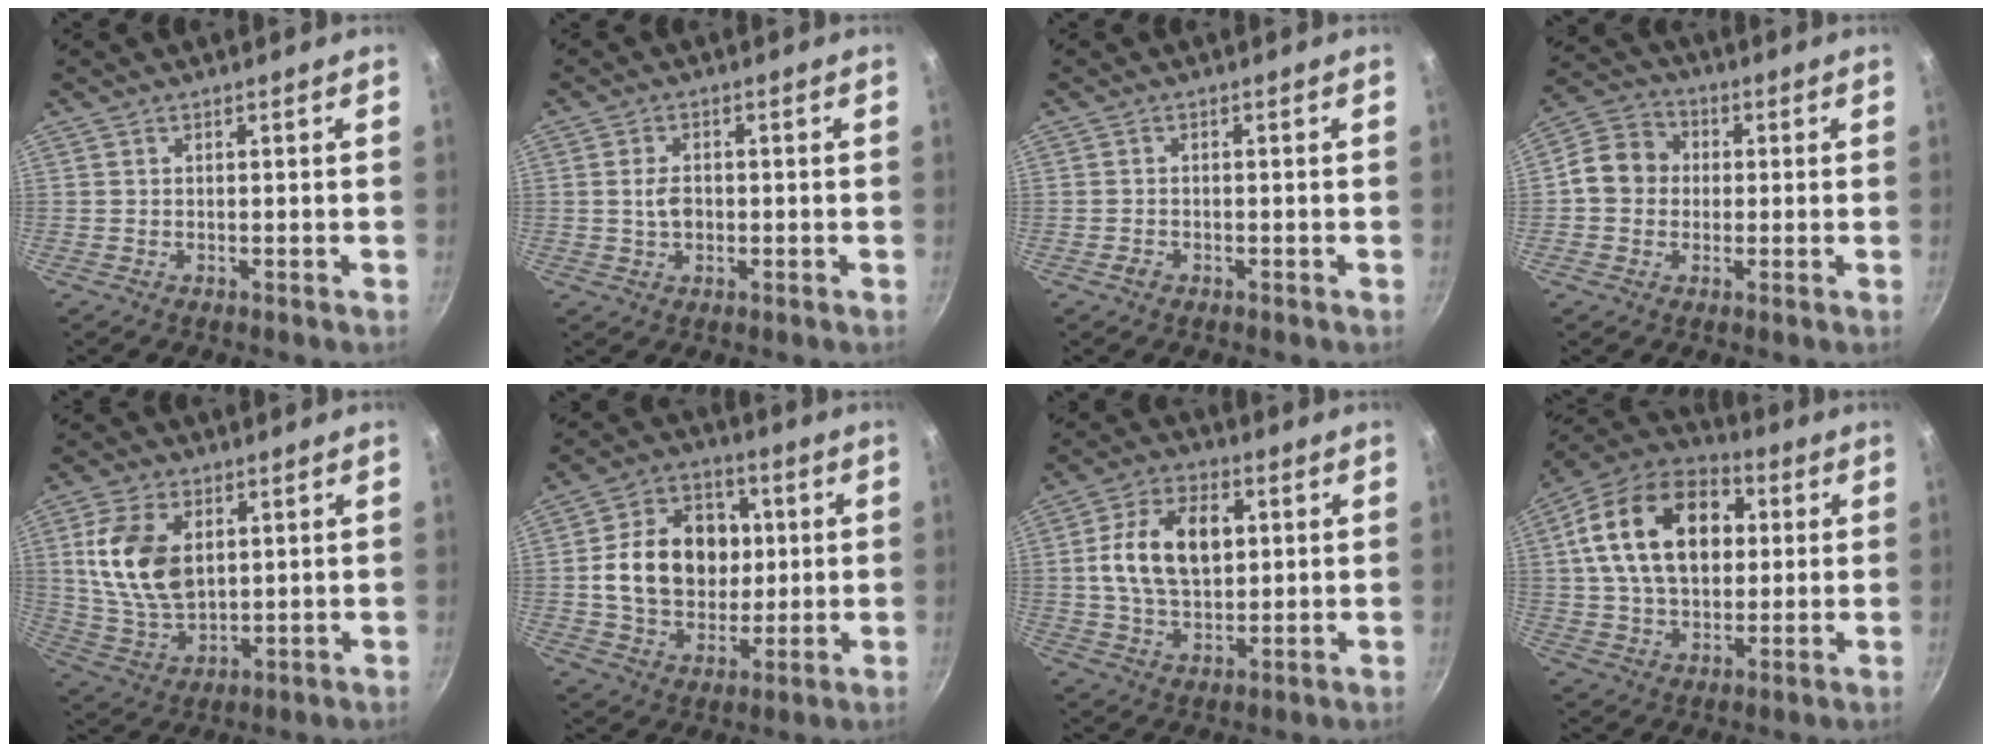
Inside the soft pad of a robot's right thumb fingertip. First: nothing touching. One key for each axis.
{"total": 3.5, "fx": -0.2, "fy": 2.4, "fz": 2.6, "tx": -0.039, "ty": 0.006, "tz": -0.006}
{"total": 1.3, "fx": -0.7, "fy": 0.9, "fz": 0.5, "tx": -0.012, "ty": 0.006, "tz": -0.012}
{"total": 8.5, "fx": 0.0, "fy": 7.5, "fz": 4.1, "tx": -0.042, "ty": 0.019, "tz": -0.023}
{"total": 13.9, "fx": 3.2, "fy": 8.8, "fz": 10.3, "tx": -0.181, "ty": -0.019, "tz": 0.072}
{"total": 17.8, "fx": 1.6, "fy": 13.8, "fz": 11.1, "tx": -0.148, "ty": 0.017, "tz": 0.026}
{"total": 14.2, "fx": 2.4, "fy": 9.1, "fz": 10.7, "tx": -0.167, "ty": 0.006, "tz": 0.037}
{"total": 21.9, "fx": 4.5, "fy": 14.6, "fz": 15.6, "tx": -0.241, "ty": 0.019, "tz": 0.065}